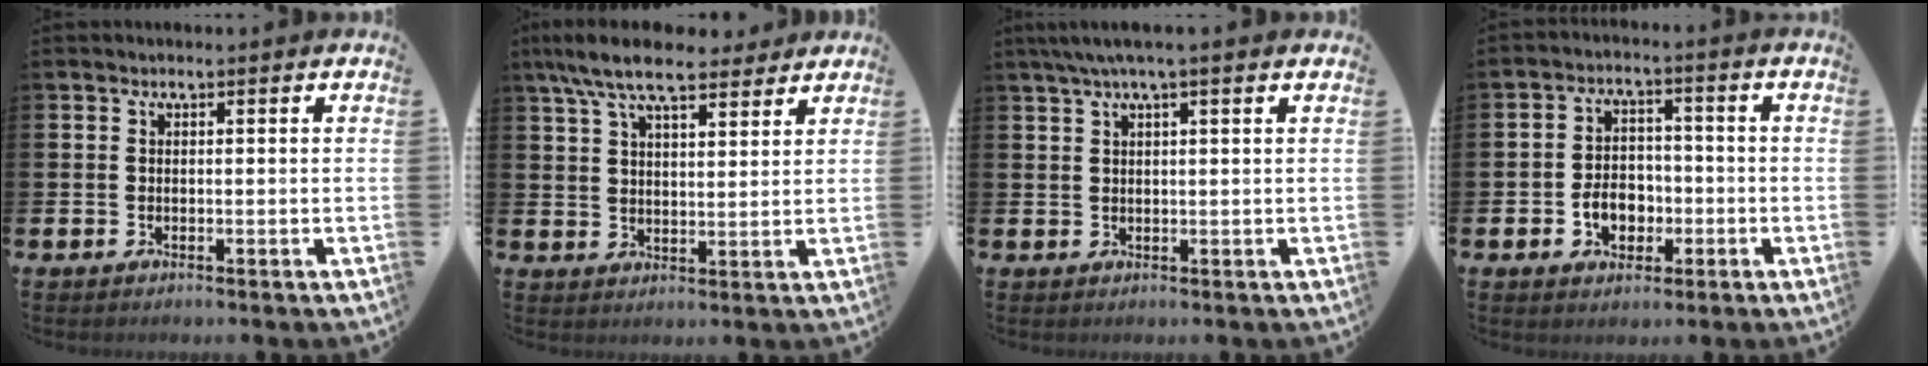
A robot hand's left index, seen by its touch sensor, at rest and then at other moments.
{"total": 8.7, "force": [7.4, 2.3, 3.8], "torque": [-0.090, -0.023, 0.136]}
{"total": 3.2, "force": [2.3, 0.1, 2.3], "torque": [-0.051, 0.005, 0.042]}
{"total": 4.8, "force": [-1.6, 3.6, 2.7], "torque": [-0.034, 0.001, -0.038]}